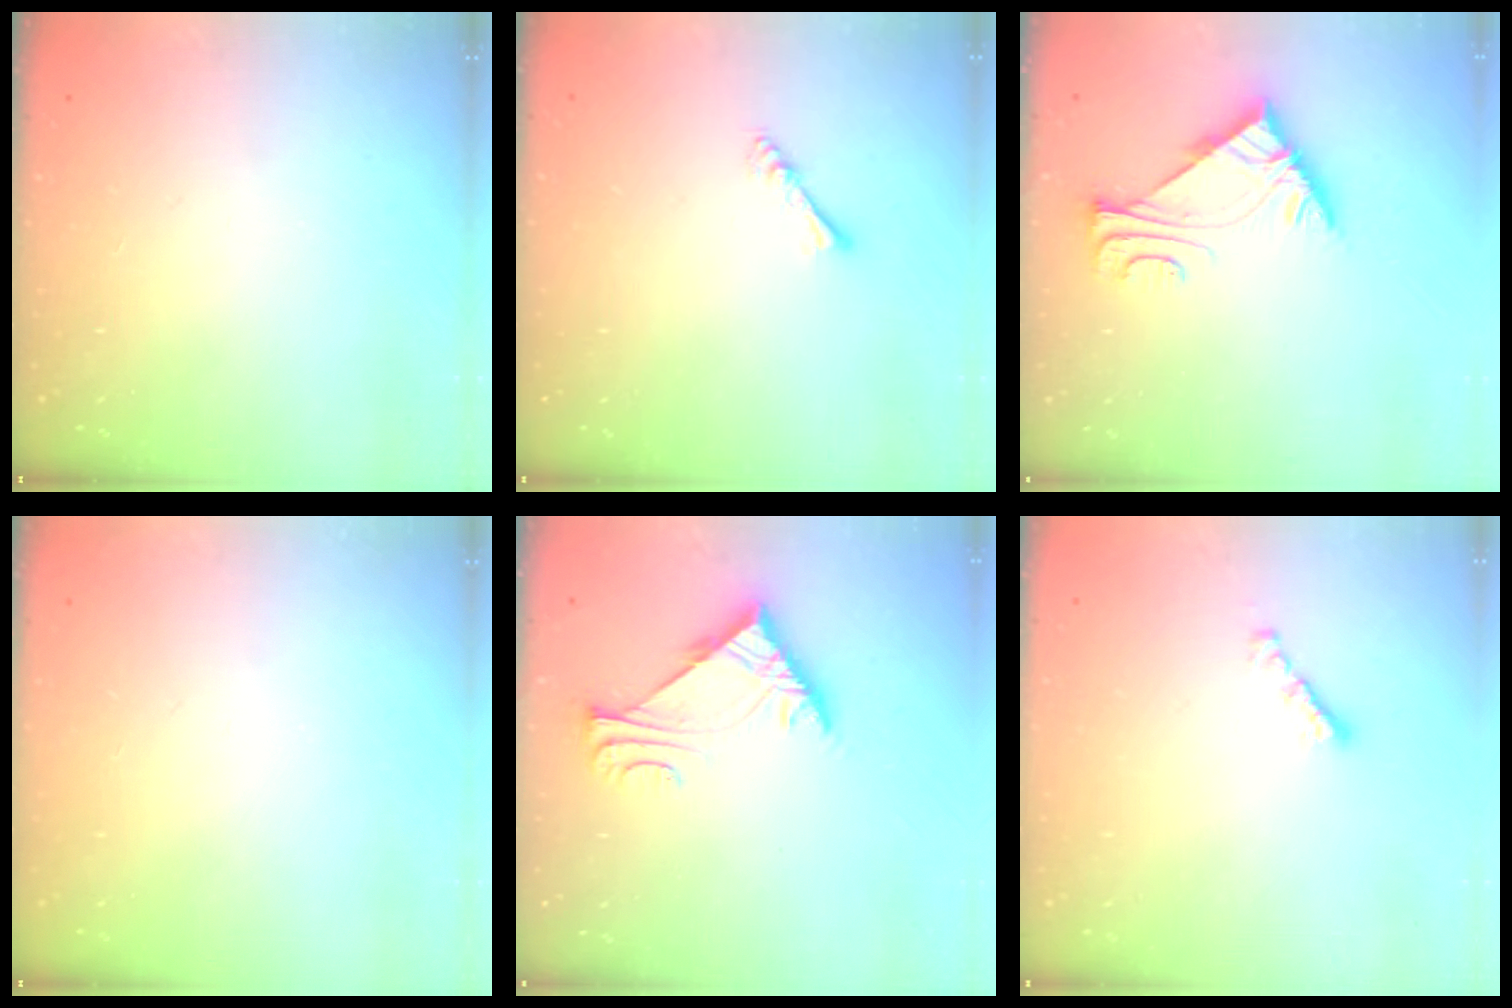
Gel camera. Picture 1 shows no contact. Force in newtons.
{"total": 2.9, "press": 2.8, "slide": 0.4}
{"total": 5.7, "press": 5.6, "slide": 0.9}
{"total": 0.0}
{"total": 6.5, "press": 6.4, "slide": 1.2}
{"total": 2.3, "press": 2.2, "slide": 0.4}